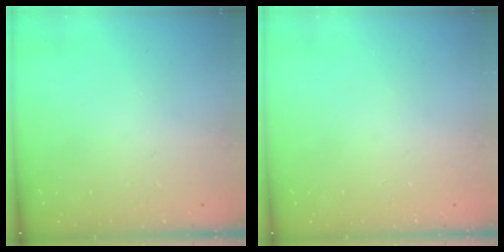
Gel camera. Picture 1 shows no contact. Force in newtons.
{"total": 0.0}